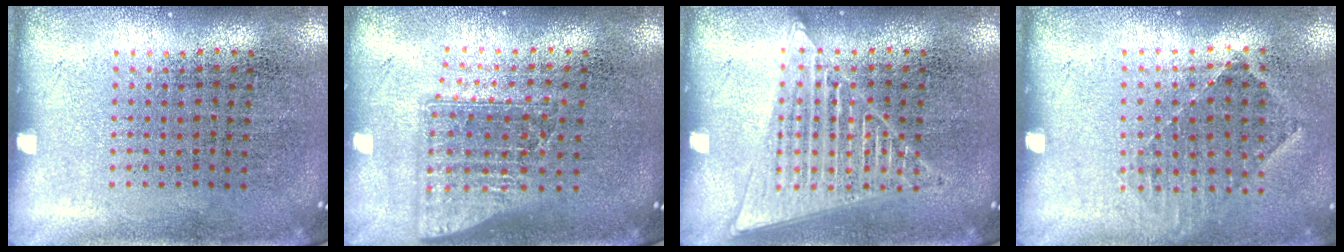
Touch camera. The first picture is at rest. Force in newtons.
{"total": 1.5, "press": 1.2, "slide": 1.0}
{"total": 2.7, "press": 2.7, "slide": 0.4}
{"total": 0.8, "press": 0.8, "slide": 0.3}